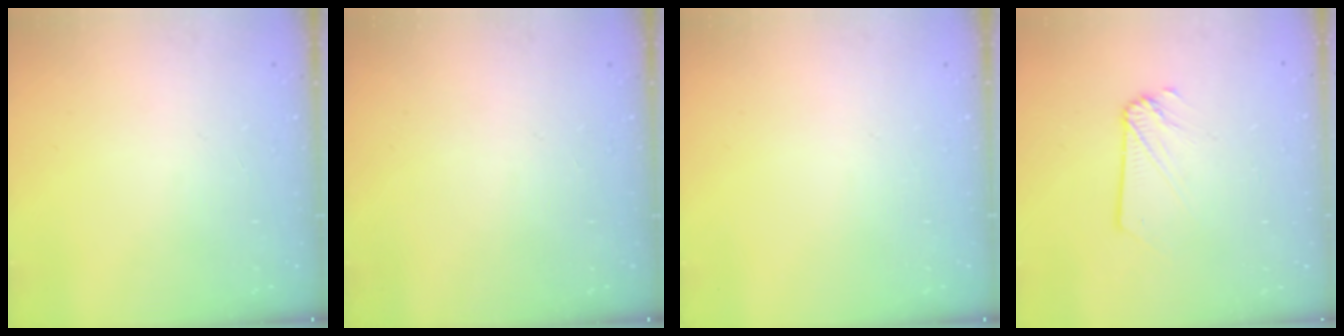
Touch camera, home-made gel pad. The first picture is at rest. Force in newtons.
{"total": 0.0}
{"total": 0.0}
{"total": 2.1, "press": 2.1, "slide": 0.3}